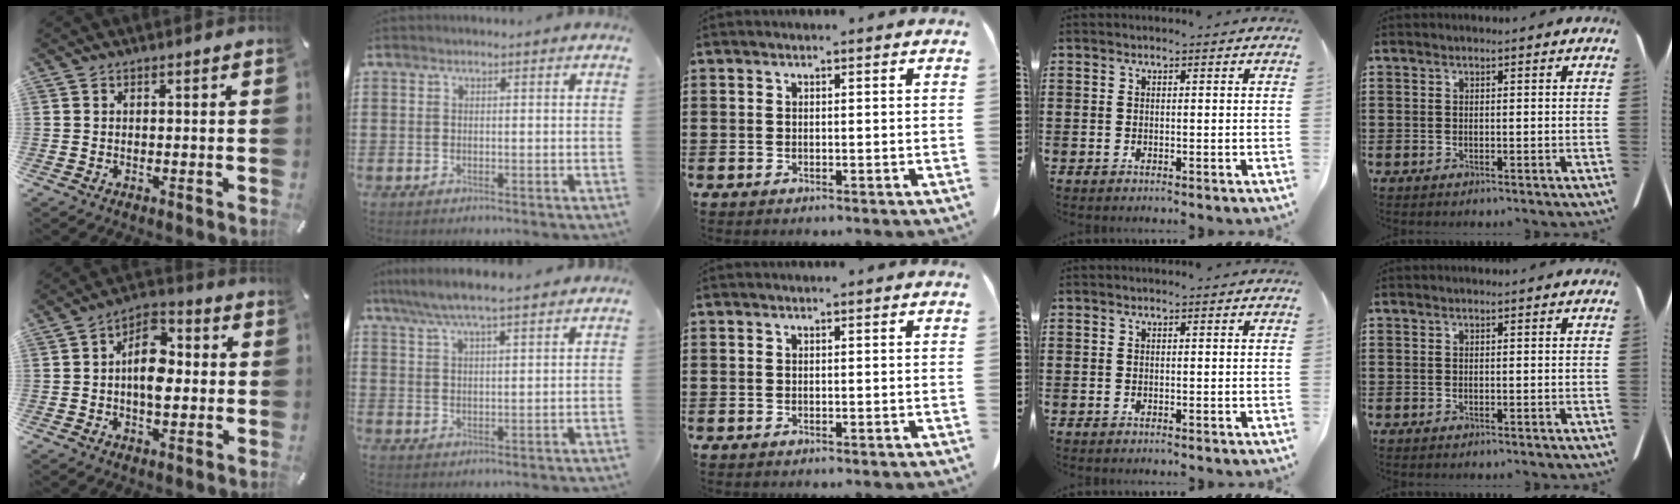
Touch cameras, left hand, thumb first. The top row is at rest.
{"thumb": {"total": 9.8, "force": [-0.4, 6.1, 7.7], "torque": [-0.117, 0.004, -0.012]}, "index": {"total": 5.3, "force": [4.5, 0.4, 2.9], "torque": [-0.068, -0.011, 0.078]}}